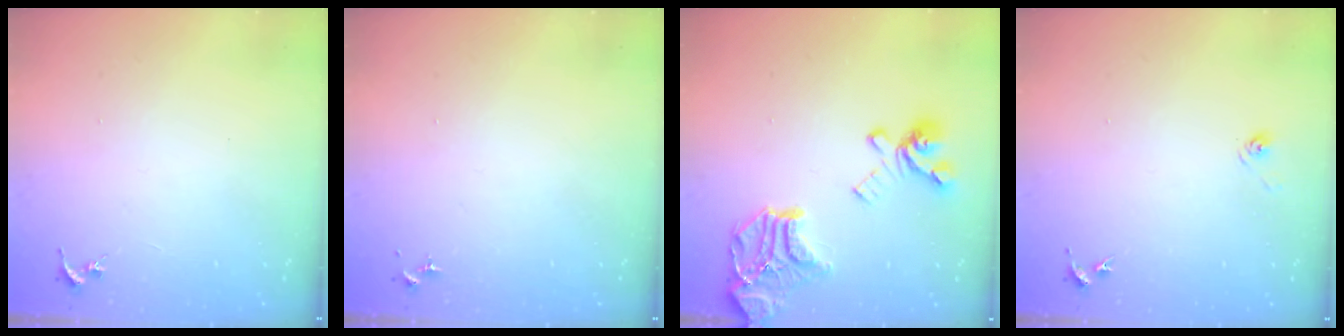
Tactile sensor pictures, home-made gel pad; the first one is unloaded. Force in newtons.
{"total": 0.0}
{"total": 20.3, "press": 20.2, "slide": 2.2}
{"total": 3.2, "press": 2.7, "slide": 1.7}